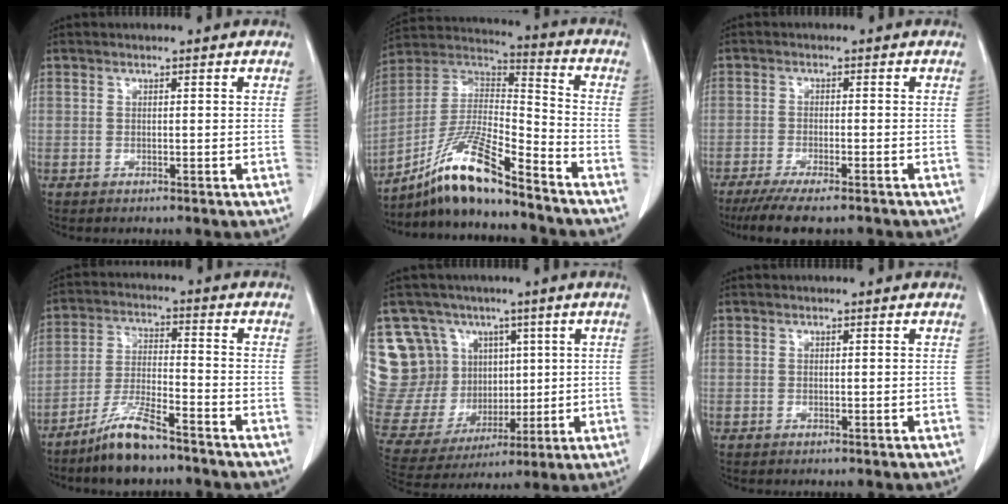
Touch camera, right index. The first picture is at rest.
{"total": 15.1, "force": [-11.5, 1.3, 9.7], "torque": [-0.187, 0.007, -0.209]}
{"total": 10.3, "force": [-8.5, 1.6, 5.6], "torque": [-0.081, -0.016, -0.129]}
{"total": 8.8, "force": [-6.8, 1.2, 5.3], "torque": [-0.112, -0.018, -0.131]}
{"total": 20.5, "force": [7.7, 17.3, 7.8], "torque": [-0.204, 0.073, 0.175]}
{"total": 0.0}